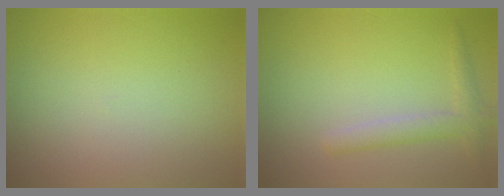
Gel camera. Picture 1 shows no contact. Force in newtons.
{"total": 2.1, "press": 2.1, "slide": 0.0}